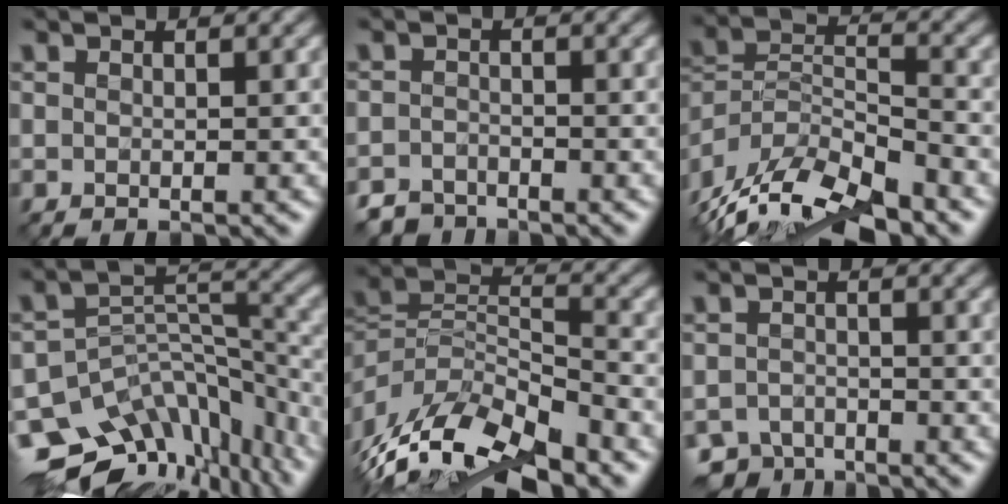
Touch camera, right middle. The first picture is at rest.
{"total": 2.2, "force": [-2.0, 0.7, -0.1], "torque": [0.004, 0.005, -0.045]}
{"total": 12.5, "force": [-9.7, 5.0, 6.2], "torque": [-0.115, 0.009, -0.157]}
{"total": 11.8, "force": [-7.6, 6.6, 6.3], "torque": [-0.113, 0.007, -0.096]}
{"total": 11.3, "force": [-6.9, 5.1, 7.3], "torque": [-0.148, 0.010, -0.120]}
{"total": 2.6, "force": [-2.3, 1.1, 0.0], "torque": [0.009, 0.003, -0.047]}